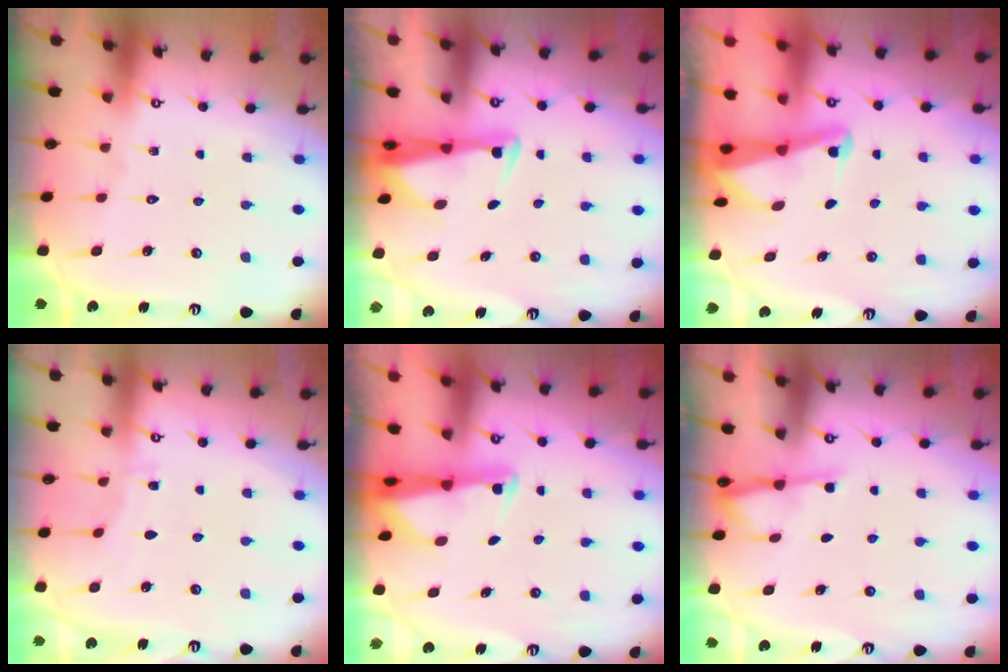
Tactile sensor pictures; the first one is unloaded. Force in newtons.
{"total": 2.9, "press": 2.7, "slide": 0.9}
{"total": 2.5, "press": 2.5, "slide": 0.6}
{"total": 2.3, "press": 2.3, "slide": 0.3}
{"total": 2.4, "press": 2.3, "slide": 0.5}
{"total": 2.2, "press": 2.2, "slide": 0.5}